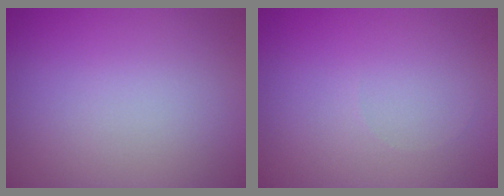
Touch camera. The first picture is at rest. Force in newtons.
{"total": 0.0}